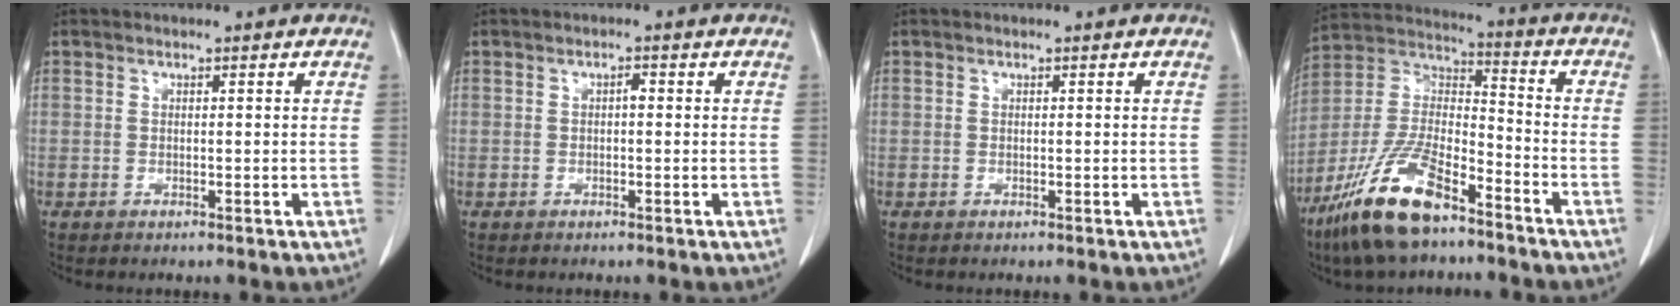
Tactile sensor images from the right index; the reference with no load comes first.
{"total": 0.9, "force": [0.0, 0.4, 0.8], "torque": [-0.014, 0.003, -0.001]}
{"total": 0.0}
{"total": 15.7, "force": [-10.7, 4.6, 10.5], "torque": [-0.221, -0.001, -0.201]}